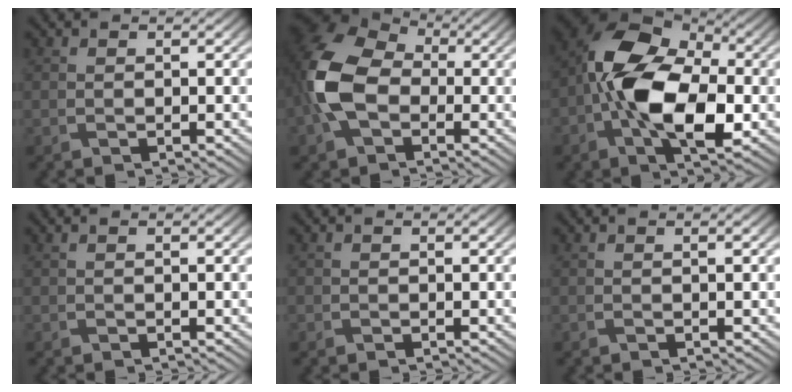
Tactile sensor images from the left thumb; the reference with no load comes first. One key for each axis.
{"total": 11.1, "fx": -1.2, "fy": 7.6, "fz": 8.0, "tx": -0.214, "ty": 0.001, "tz": -0.037}
{"total": 15.0, "fx": -2.4, "fy": 9.1, "fz": 11.6, "tx": -0.223, "ty": -0.004, "tz": -0.060}
{"total": 0.0}
{"total": 0.6, "fx": -0.2, "fy": 0.4, "fz": -0.3, "tx": 0.008, "ty": -0.004, "tz": -0.006}
{"total": 0.7, "fx": 0.1, "fy": 0.0, "fz": 0.7, "tx": -0.013, "ty": 0.005, "tz": -0.001}